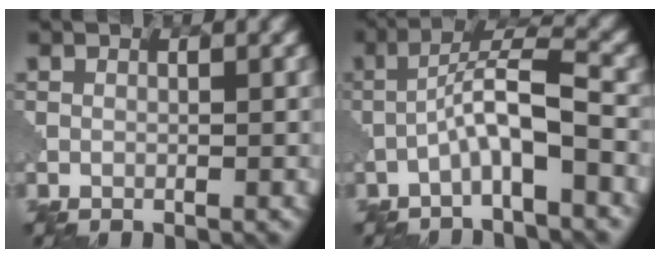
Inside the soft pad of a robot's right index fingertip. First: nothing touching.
{"total": 4.9, "force": [-1.8, 0.8, 4.5], "torque": [-0.083, 0.022, -0.040]}